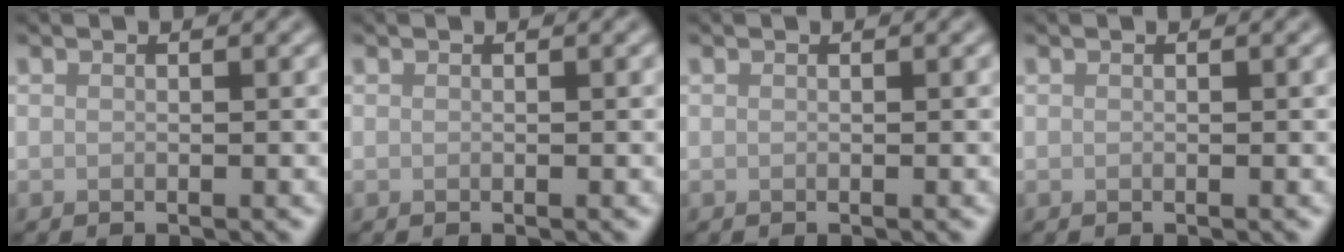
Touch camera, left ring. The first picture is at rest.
{"total": 0.0}
{"total": 0.0}
{"total": 0.0}